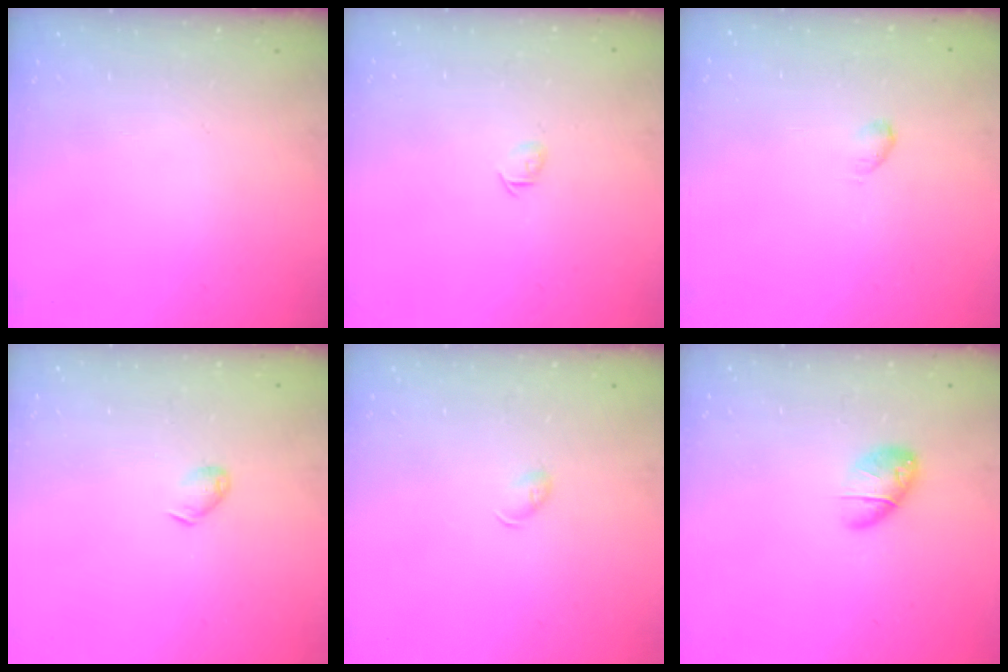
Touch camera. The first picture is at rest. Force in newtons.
{"total": 3.4, "press": 3.3, "slide": 0.8}
{"total": 2.9, "press": 2.9, "slide": 0.4}
{"total": 5.4, "press": 5.4, "slide": 0.7}
{"total": 3.8, "press": 3.8, "slide": 0.5}
{"total": 7.6, "press": 7.4, "slide": 1.9}